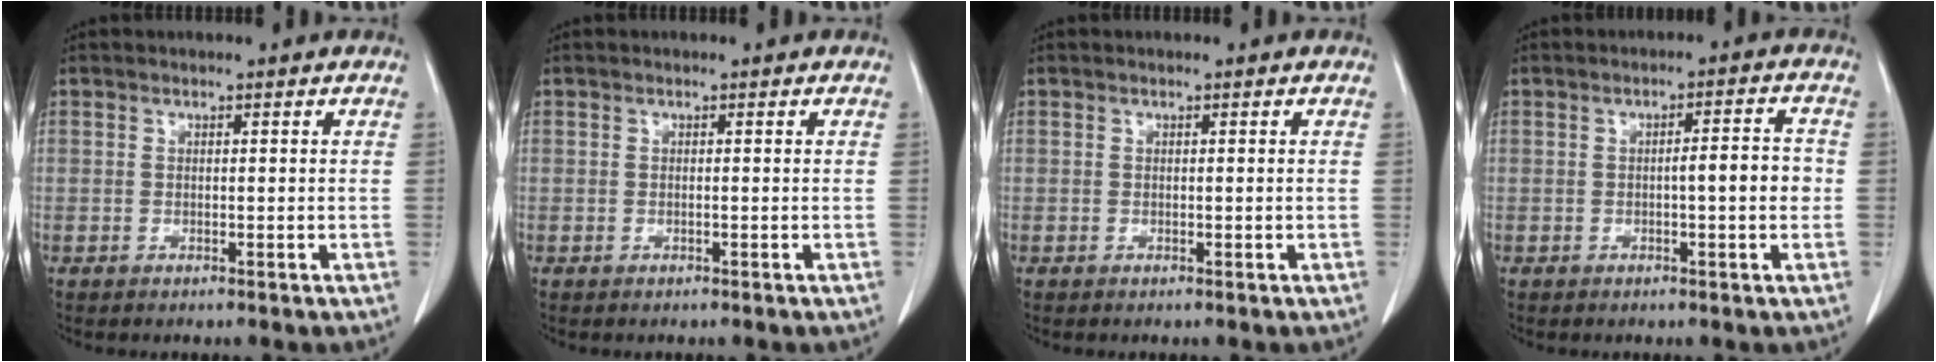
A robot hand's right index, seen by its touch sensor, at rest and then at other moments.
{"total": 0.0}
{"total": 0.0}
{"total": 4.4, "force": [-0.5, 0.6, 4.3], "torque": [-0.063, 0.008, -0.007]}